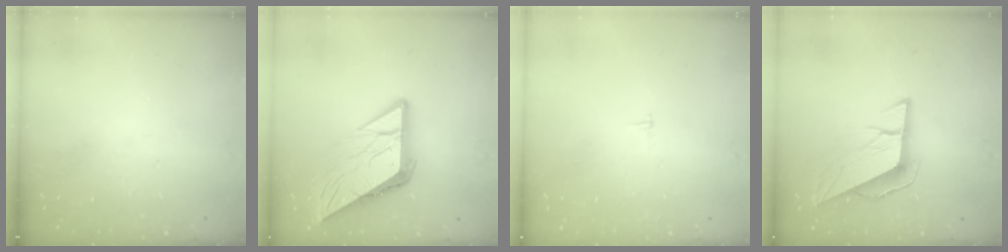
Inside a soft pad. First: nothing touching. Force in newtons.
{"total": 11.2, "press": 11.2, "slide": 1.1}
{"total": 2.1, "press": 2.1, "slide": 0.2}
{"total": 9.5, "press": 9.3, "slide": 1.9}